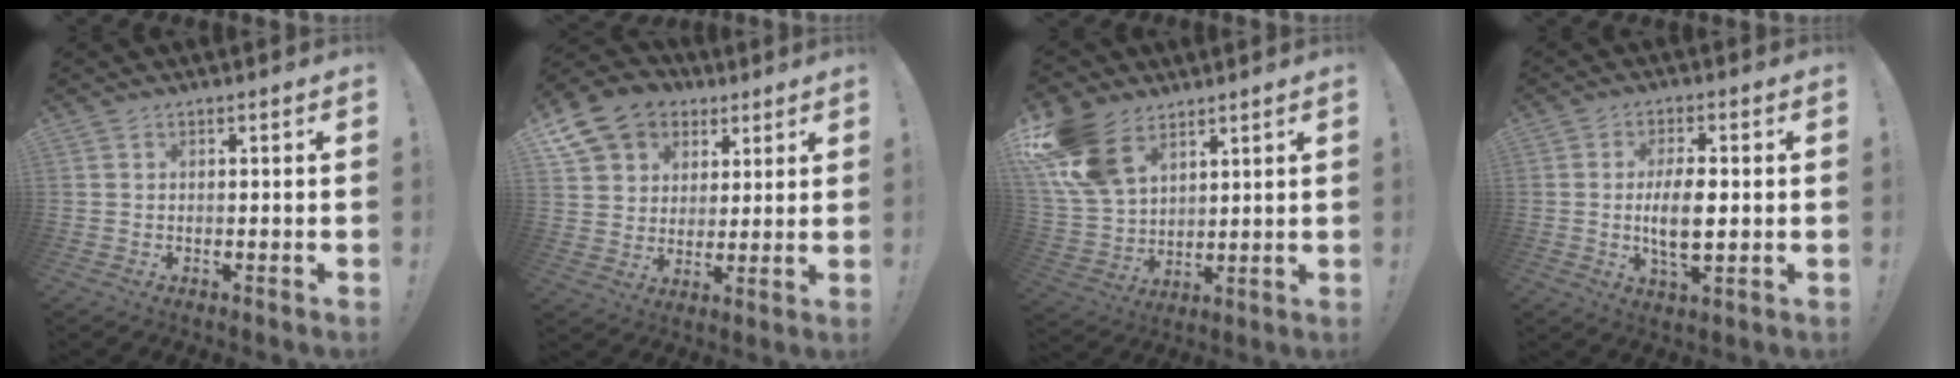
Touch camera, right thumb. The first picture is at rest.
{"total": 13.0, "force": [7.2, 9.8, 4.5], "torque": [-0.070, -0.043, 0.142]}
{"total": 16.5, "force": [9.5, 10.2, 8.8], "torque": [-0.177, -0.047, 0.184]}
{"total": 8.9, "force": [-0.3, 3.8, 8.1], "torque": [-0.145, -0.011, -0.011]}